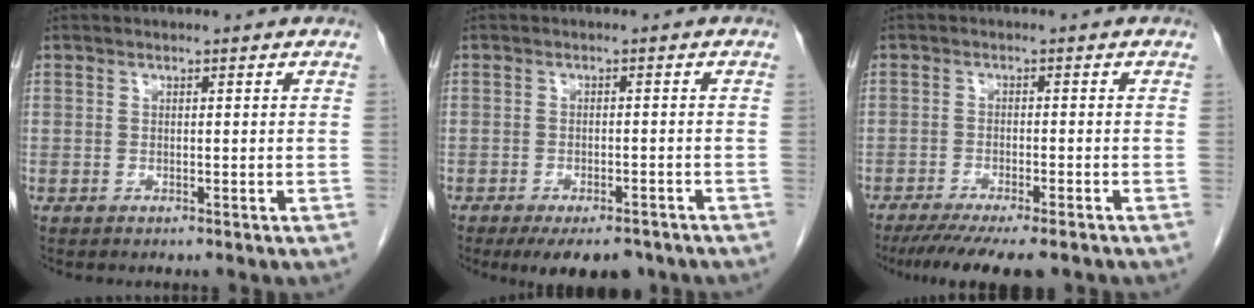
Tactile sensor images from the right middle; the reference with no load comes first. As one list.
[{"total": 8.4, "force": [-6.5, 3.3, 4.2], "torque": [-0.051, -0.005, -0.091]}, {"total": 10.7, "force": [-8.7, 1.8, 6.1], "torque": [-0.083, -0.016, -0.129]}]